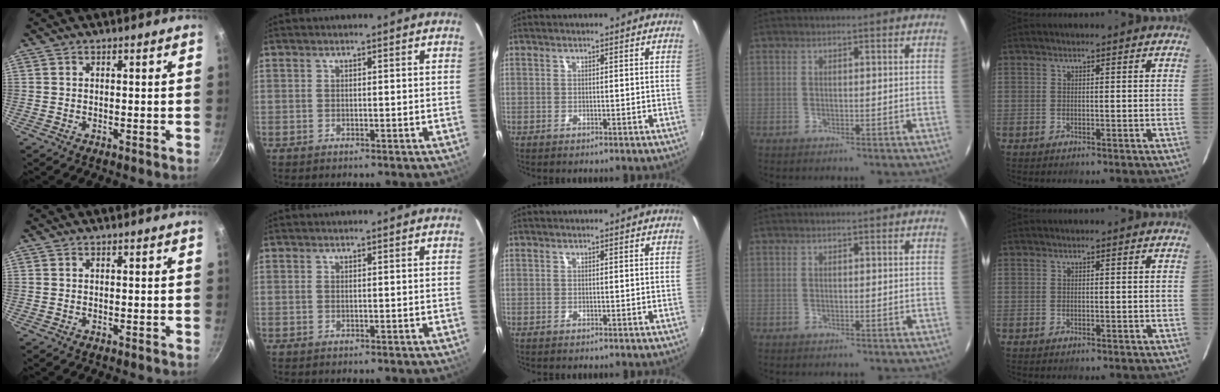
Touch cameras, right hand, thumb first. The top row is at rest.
{}